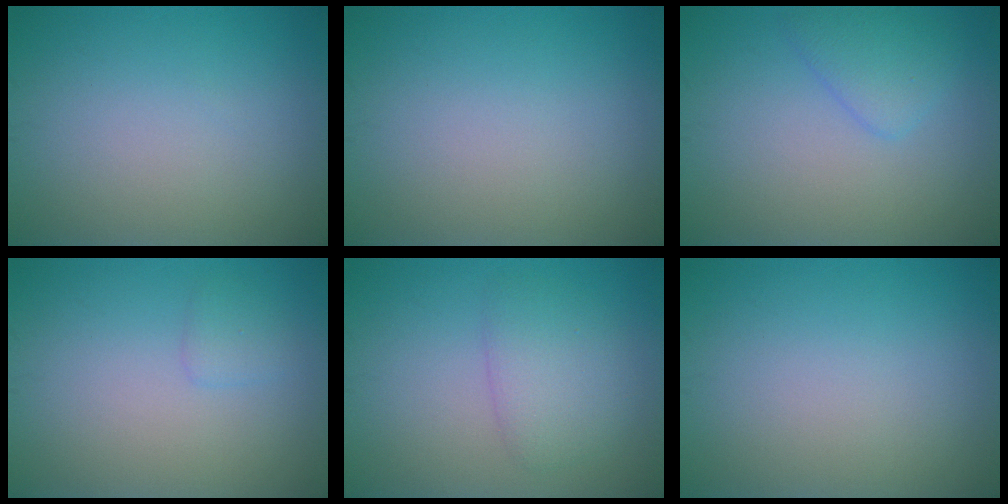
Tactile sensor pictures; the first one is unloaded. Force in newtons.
{"total": 0.0}
{"total": 2.3, "press": 2.3, "slide": 0.2}
{"total": 1.0, "press": 1.0, "slide": 0.1}
{"total": 2.9, "press": 2.9, "slide": 0.2}
{"total": 0.0}